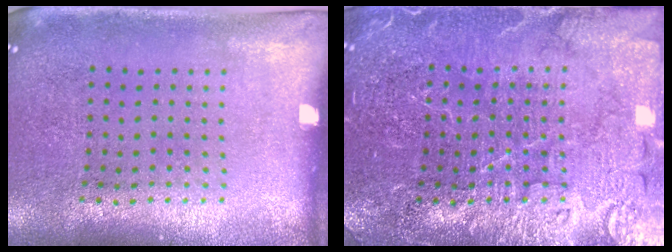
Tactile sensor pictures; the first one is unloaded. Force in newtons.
{"total": 4.3, "press": 4.2, "slide": 0.7}